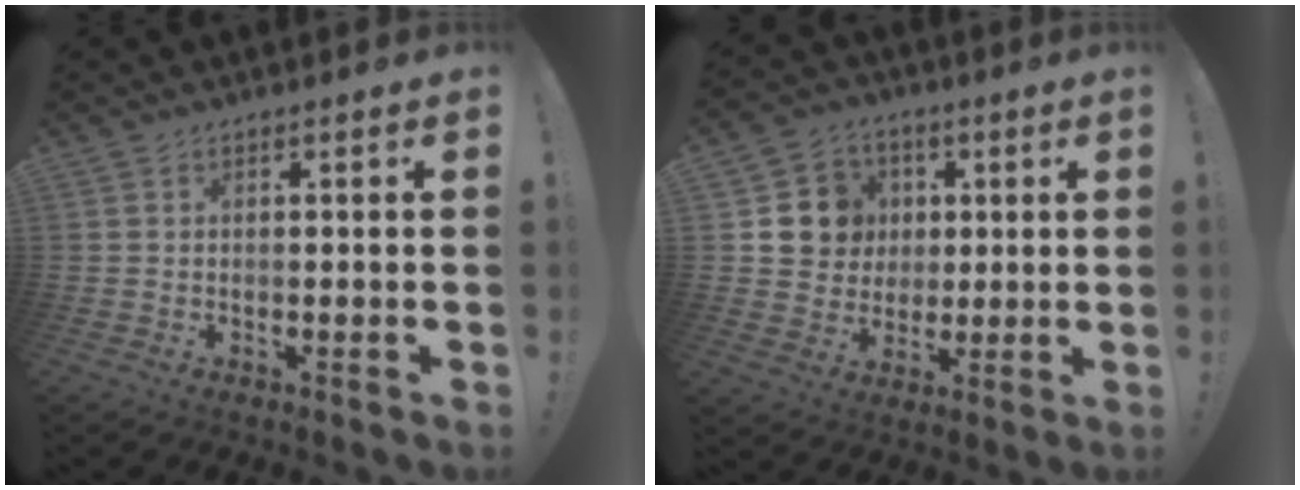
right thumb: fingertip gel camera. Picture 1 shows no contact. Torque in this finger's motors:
{"motor_torque": [0.68, 0.63, 0.40, -0.40, 0.16]}